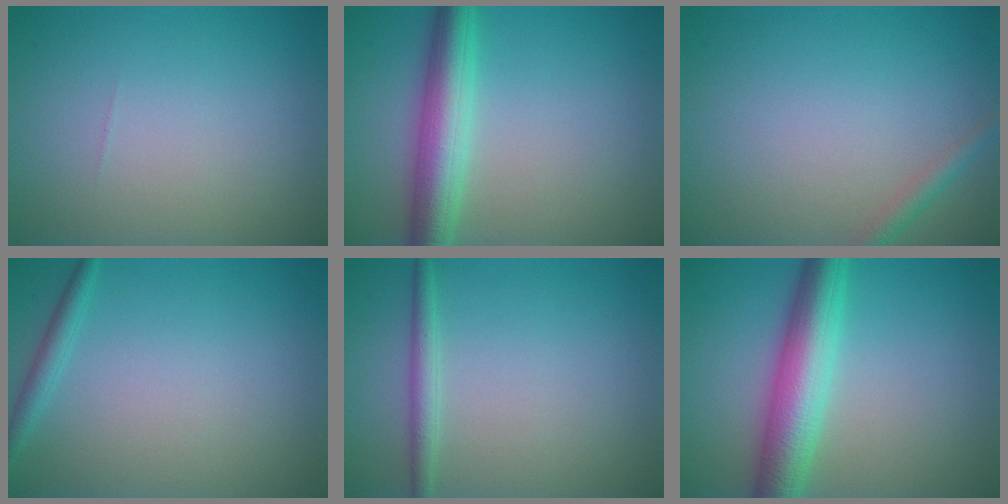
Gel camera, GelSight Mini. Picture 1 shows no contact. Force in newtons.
{"total": 5.6, "press": 5.6, "slide": 0.2}
{"total": 1.3, "press": 1.3, "slide": 0.0}
{"total": 1.5, "press": 1.4, "slide": 0.1}
{"total": 1.8, "press": 1.8, "slide": 0.1}
{"total": 6.7, "press": 6.7, "slide": 0.1}